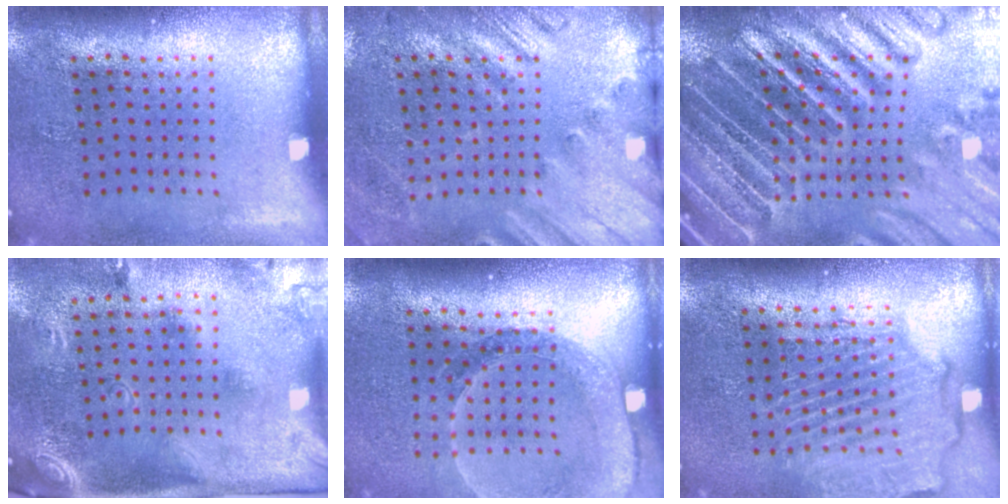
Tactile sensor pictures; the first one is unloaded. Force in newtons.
{"total": 2.6, "press": 2.0, "slide": 1.6}
{"total": 4.6, "press": 4.2, "slide": 1.8}
{"total": 2.7, "press": 1.8, "slide": 2.1}
{"total": 1.4, "press": 1.4, "slide": 0.1}
{"total": 2.4, "press": 2.2, "slide": 0.9}